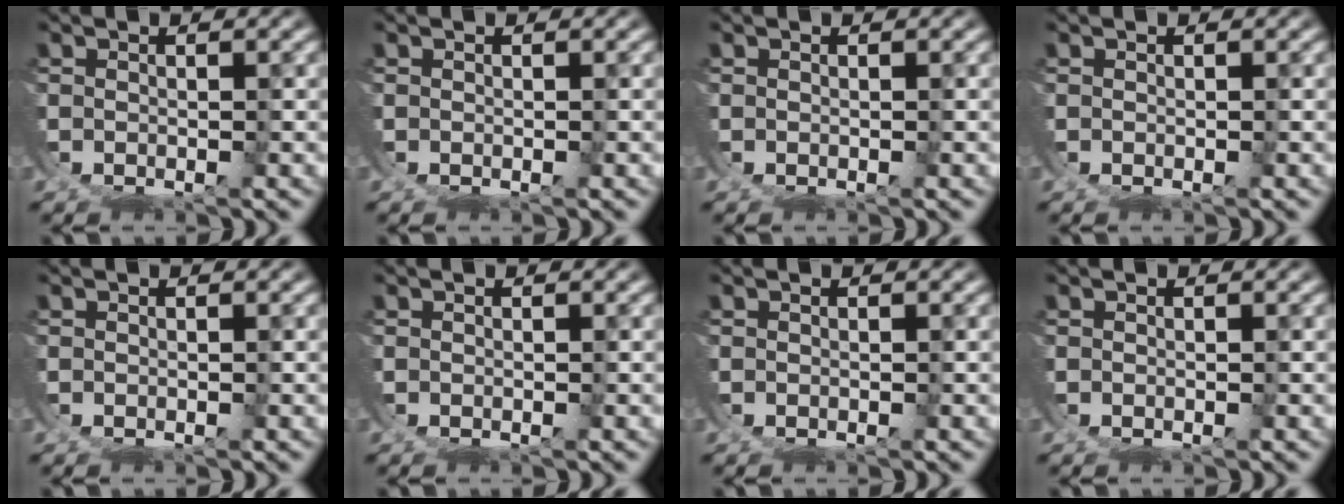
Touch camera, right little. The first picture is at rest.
{"total": 0.0}
{"total": 0.0}
{"total": 0.0}
{"total": 0.0}
{"total": 0.0}
{"total": 0.0}
{"total": 0.0}